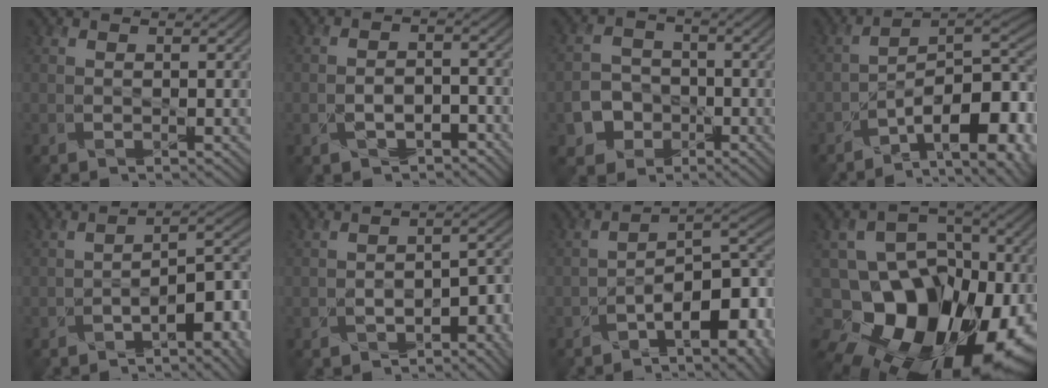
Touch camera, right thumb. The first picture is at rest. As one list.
[{"total": 3.9, "force": [-2.1, 2.4, 2.3], "torque": [-0.031, 0.001, -0.039]}, {"total": 5.1, "force": [-2.2, 4.3, 1.8], "torque": [-0.037, -0.006, -0.048]}, {"total": 12.8, "force": [-5.6, 5.2, 10.3], "torque": [-0.136, -0.004, -0.092]}, {"total": 7.1, "force": [-3.6, 2.4, 5.6], "torque": [-0.070, 0.001, -0.055]}, {"total": 5.6, "force": [-3.1, 2.9, 3.7], "torque": [-0.042, -0.006, -0.051]}, {"total": 9.5, "force": [-4.5, 3.6, 7.6], "torque": [-0.107, -0.004, -0.073]}, {"total": 20.2, "force": [-7.5, 15.5, 10.6], "torque": [-0.170, -0.028, -0.127]}]